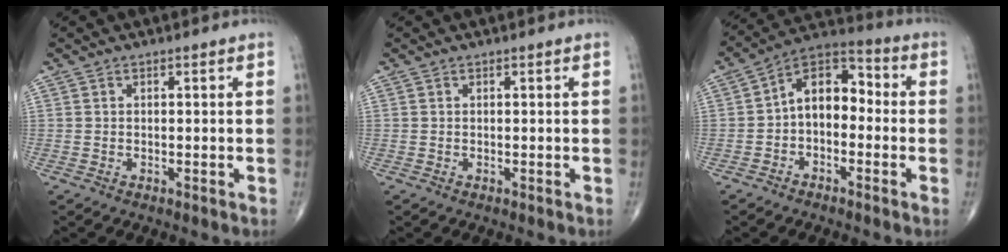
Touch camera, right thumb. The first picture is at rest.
{"total": 0.0}
{"total": 10.2, "force": [-1.0, 6.7, 7.6], "torque": [-0.092, 0.043, -0.038]}